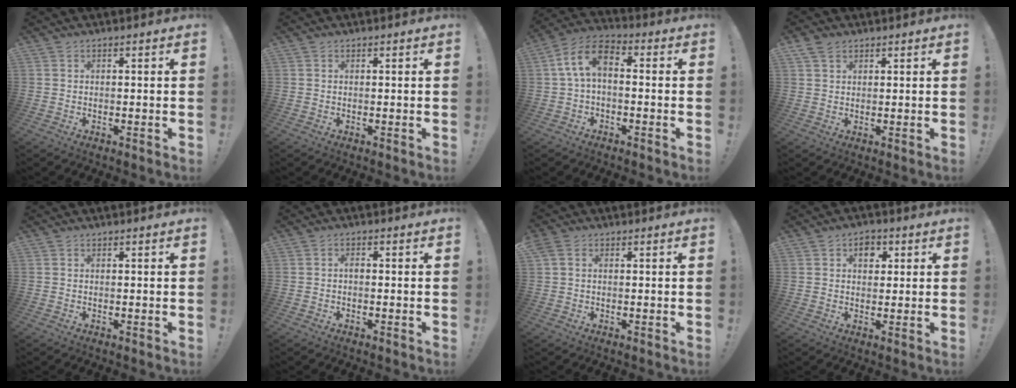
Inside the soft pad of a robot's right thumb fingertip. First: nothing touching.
{"total": 0.0}
{"total": 9.0, "force": [1.1, 5.1, 7.4], "torque": [-0.144, 0.007, 0.025]}
{"total": 3.7, "force": [2.4, 2.3, 1.5], "torque": [-0.030, -0.004, 0.047]}
{"total": 0.0}
{"total": 0.9, "force": [-0.4, 0.5, 0.7], "torque": [-0.013, 0.007, -0.009]}
{"total": 1.8, "force": [0.6, 1.3, 1.1], "torque": [-0.016, 0.002, 0.011]}
{"total": 4.7, "force": [1.6, 3.7, 2.4], "torque": [-0.019, -0.002, 0.023]}